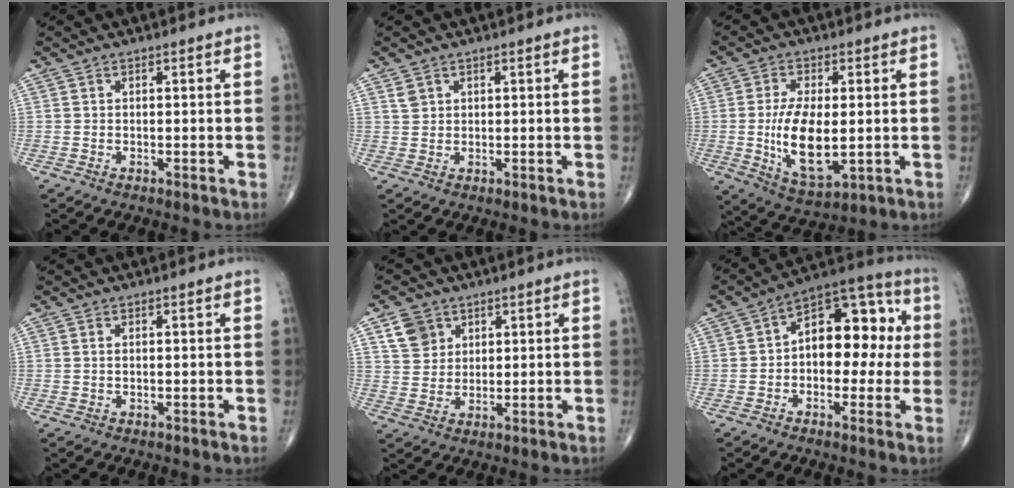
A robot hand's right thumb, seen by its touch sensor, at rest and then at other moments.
{"total": 1.8, "force": [1.1, 1.3, 0.6], "torque": [-0.005, -0.002, 0.021]}
{"total": 12.3, "force": [-0.9, 5.5, 10.9], "torque": [-0.199, -0.018, -0.005]}
{"total": 0.6, "force": [0.2, 0.2, 0.5], "torque": [-0.013, 0.004, 0.006]}
{"total": 6.0, "force": [3.1, 4.7, 2.0], "torque": [-0.019, -0.012, 0.062]}
{"total": 14.9, "force": [0.9, 9.1, 11.7], "torque": [-0.122, 0.044, -0.001]}